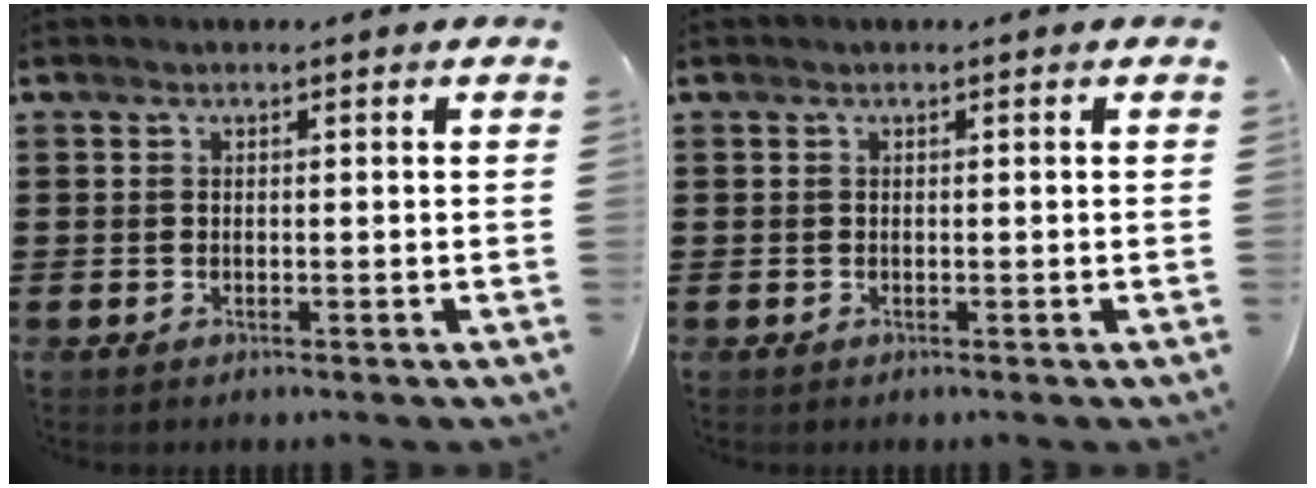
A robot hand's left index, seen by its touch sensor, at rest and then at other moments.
{"total": 0.0}